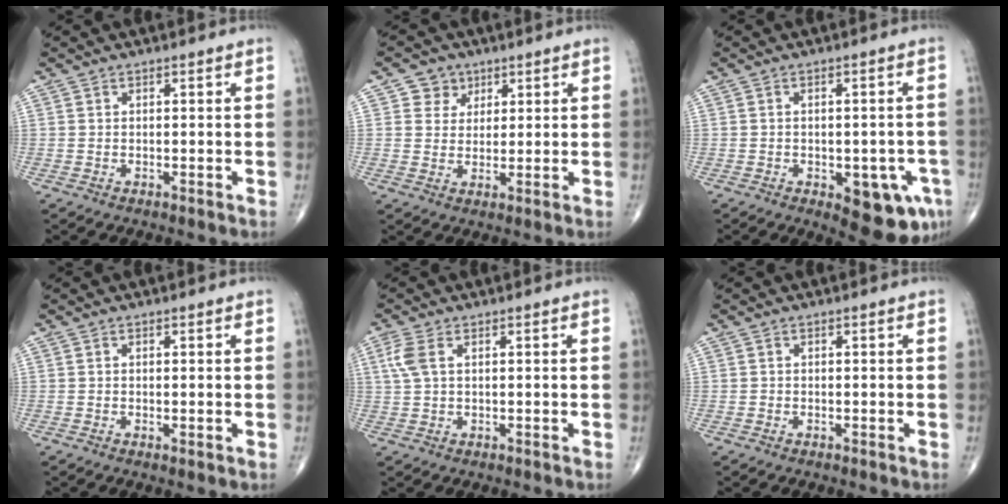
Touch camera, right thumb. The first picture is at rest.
{"total": 4.5, "force": [2.2, 3.9, 0.5], "torque": [0.016, -0.007, 0.033]}
{"total": 10.8, "force": [-4.3, 4.8, 8.7], "torque": [-0.075, 0.010, -0.044]}
{"total": 0.5, "force": [-0.1, 0.1, 0.5], "torque": [-0.011, -0.004, 0.000]}
{"total": 3.8, "force": [1.2, 1.8, 3.1], "torque": [-0.089, 0.015, 0.029]}
{"total": 0.0}